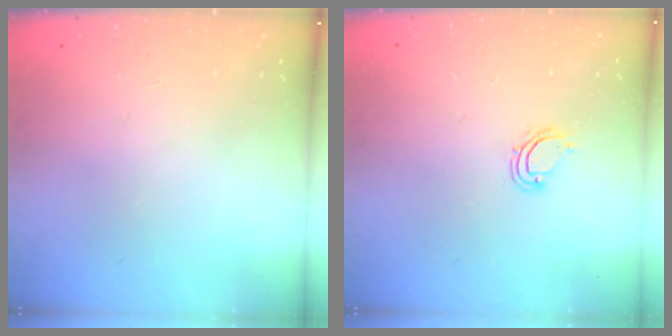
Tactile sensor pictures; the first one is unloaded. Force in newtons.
{"total": 4.6, "press": 4.5, "slide": 0.3}